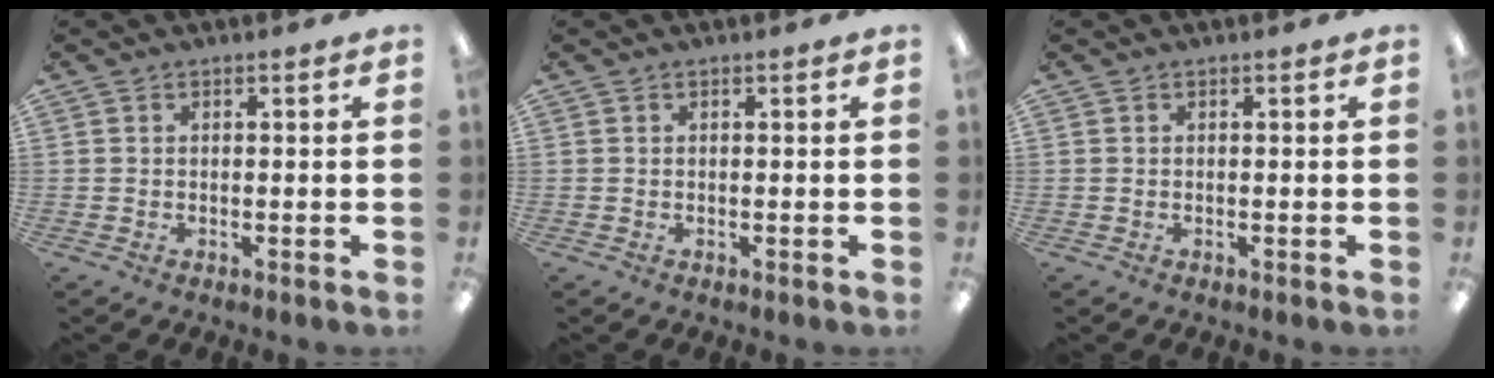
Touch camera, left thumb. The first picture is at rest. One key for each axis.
{"total": 0.0}
{"total": 0.0}